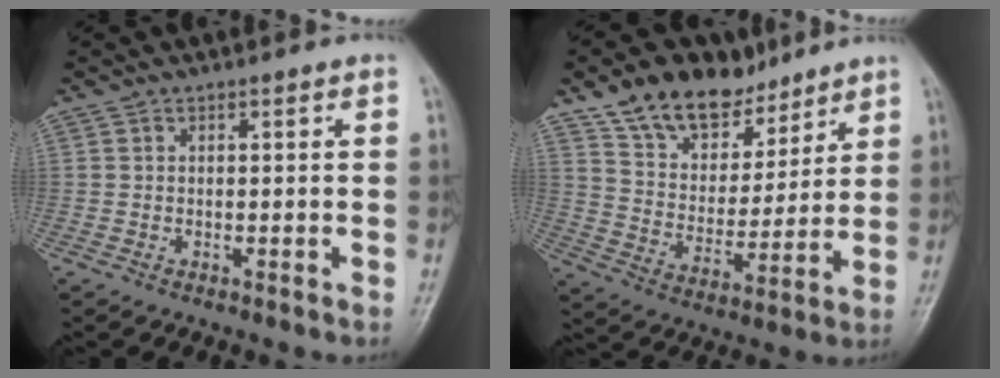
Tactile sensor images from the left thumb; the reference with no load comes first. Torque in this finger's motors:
{"motor_torque": [0.47, 0.81, 1.06, -0.89, 0.08]}